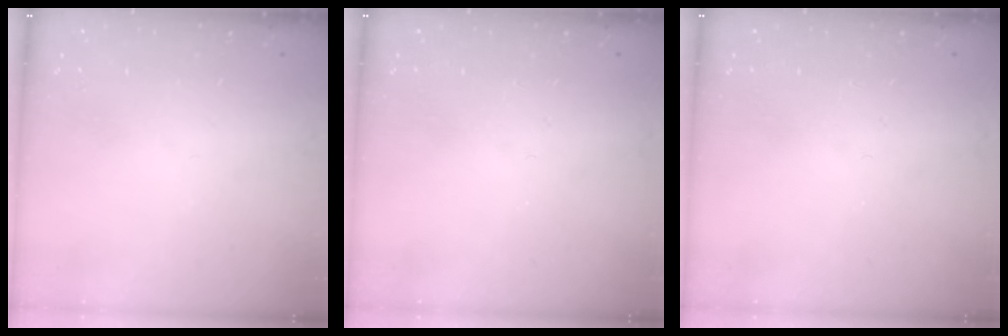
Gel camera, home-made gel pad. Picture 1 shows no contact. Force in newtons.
{"total": 0.0}
{"total": 0.0}